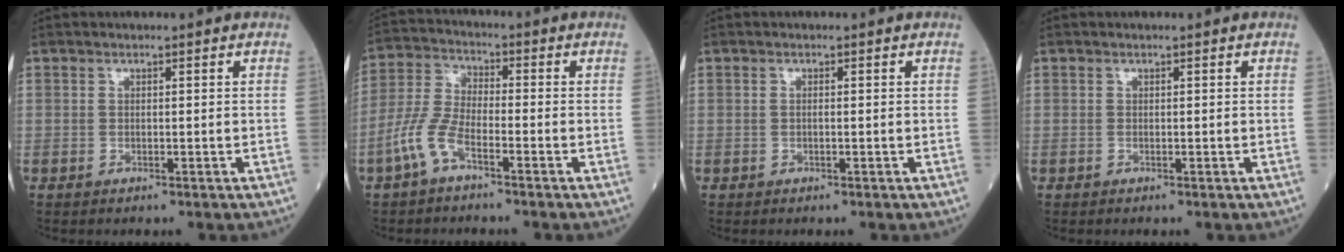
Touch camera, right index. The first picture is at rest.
{"total": 6.5, "force": [-3.6, 2.1, 5.0], "torque": [-0.123, 0.003, -0.079]}
{"total": 0.5, "force": [0.0, 0.1, 0.5], "torque": [-0.013, 0.000, -0.001]}
{"total": 0.0}